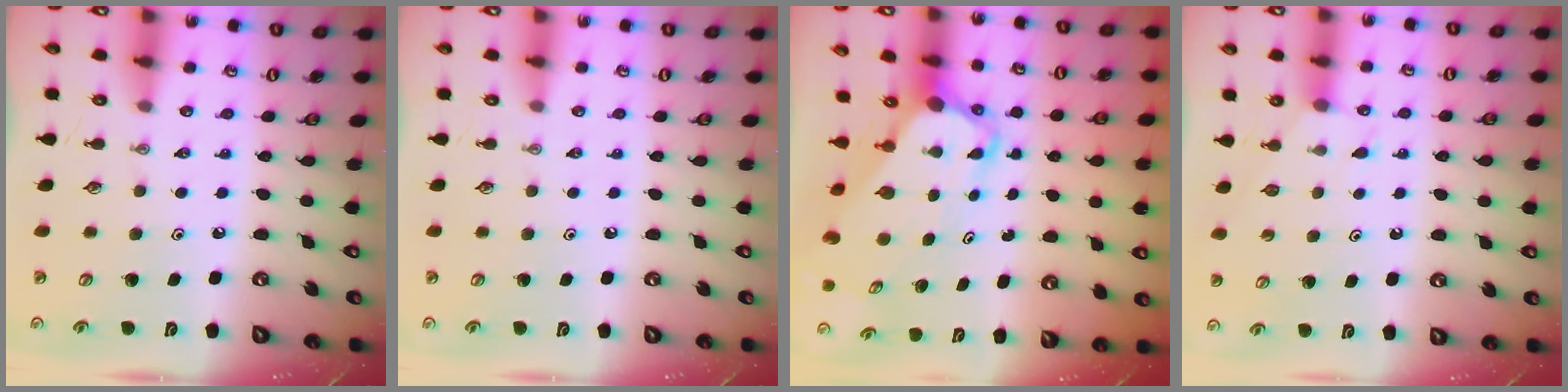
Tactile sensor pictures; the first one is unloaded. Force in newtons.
{"total": 0.0}
{"total": 4.8, "press": 4.8, "slide": 0.4}
{"total": 3.2, "press": 3.2, "slide": 0.5}